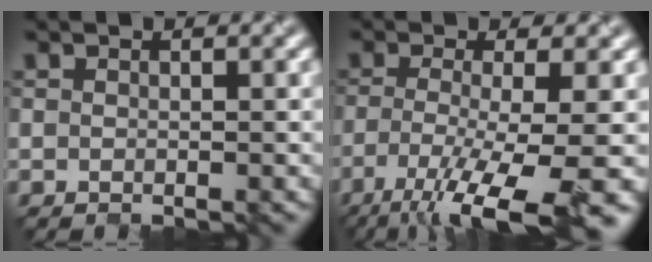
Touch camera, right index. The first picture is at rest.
{"total": 11.0, "force": [-5.3, 2.8, 9.3], "torque": [-0.155, -0.023, -0.086]}